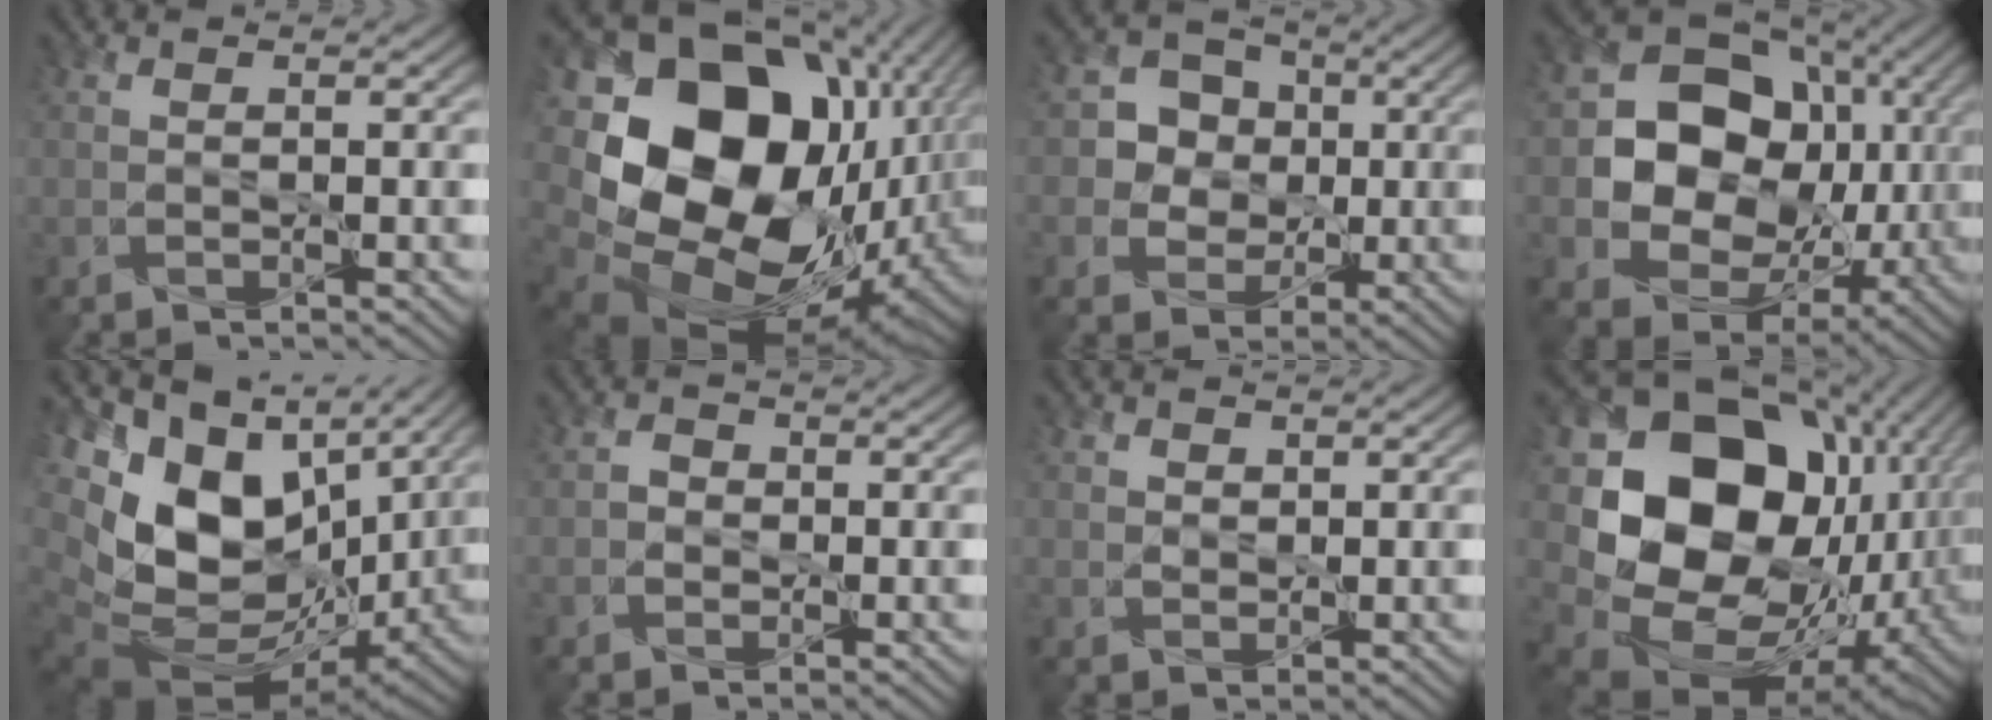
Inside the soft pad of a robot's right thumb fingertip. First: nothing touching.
{"total": 22.8, "force": [1.6, 17.2, 14.8], "torque": [-0.332, -0.044, 0.077]}
{"total": 6.5, "force": [0.5, 6.0, 2.5], "torque": [-0.052, 0.014, -0.010]}
{"total": 14.8, "force": [0.6, 12.1, 8.6], "torque": [-0.162, -0.021, 0.009]}
{"total": 19.1, "force": [2.7, 13.1, 13.7], "torque": [-0.283, -0.035, 0.086]}
{"total": 1.5, "force": [-0.3, 1.4, 0.5], "torque": [-0.009, -0.002, -0.009]}
{"total": 1.3, "force": [0.7, 1.0, 0.4], "torque": [-0.010, -0.004, 0.014]}
{"total": 20.9, "force": [1.8, 16.4, 12.8], "torque": [-0.285, -0.037, 0.076]}